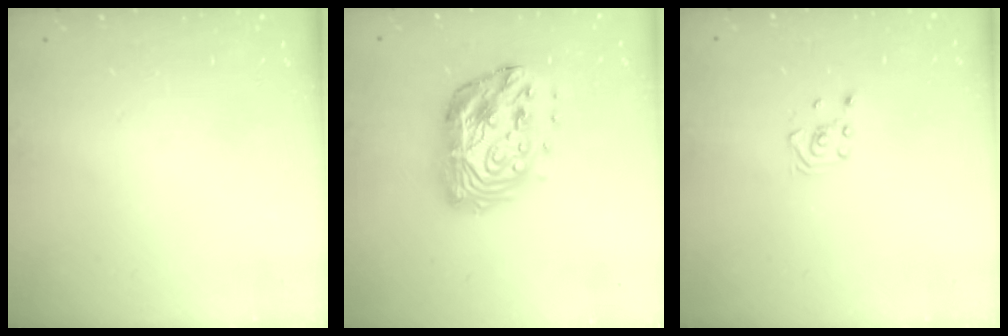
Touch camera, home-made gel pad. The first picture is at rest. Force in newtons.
{"total": 15.8, "press": 15.7, "slide": 1.3}
{"total": 2.6, "press": 2.4, "slide": 1.0}